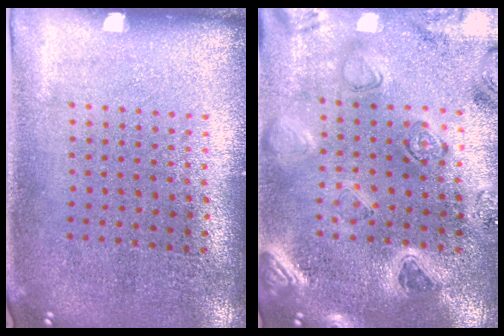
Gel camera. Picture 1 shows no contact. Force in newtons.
{"total": 2.3, "press": 2.3, "slide": 0.3}